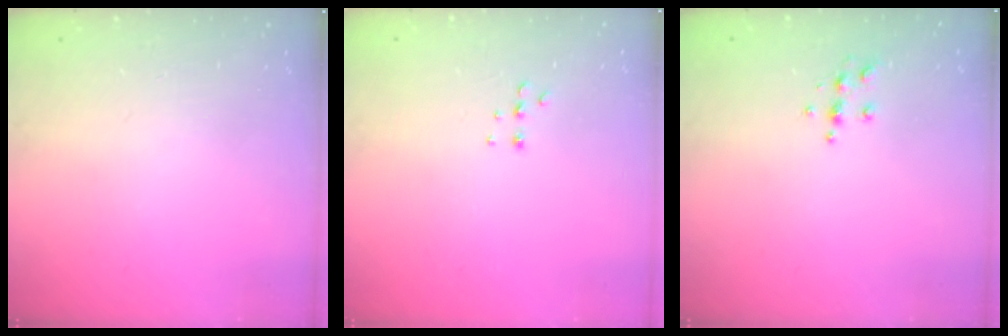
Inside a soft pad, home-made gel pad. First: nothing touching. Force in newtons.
{"total": 5.1, "press": 5.0, "slide": 0.7}
{"total": 5.1, "press": 5.1, "slide": 0.3}